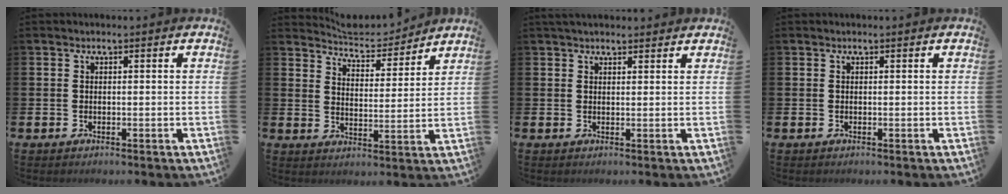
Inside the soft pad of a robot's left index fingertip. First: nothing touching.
{"total": 5.6, "force": [5.5, 1.0, 0.4], "torque": [-0.029, -0.040, 0.096]}
{"total": 2.2, "force": [2.0, 0.6, 0.5], "torque": [-0.002, -0.004, 0.035]}
{"total": 0.0}